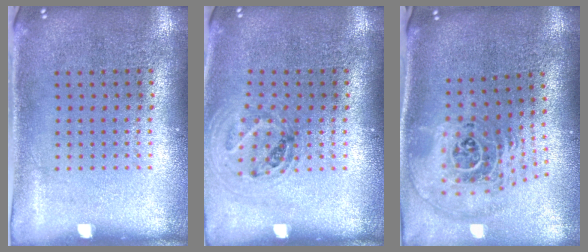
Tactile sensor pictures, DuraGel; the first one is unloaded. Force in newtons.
{"total": 0.9, "press": 0.9, "slide": 0.1}
{"total": 2.5, "press": 1.8, "slide": 1.8}